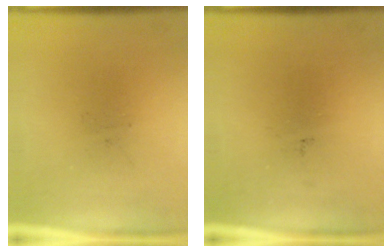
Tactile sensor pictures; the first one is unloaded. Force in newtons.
{"total": 0.0}